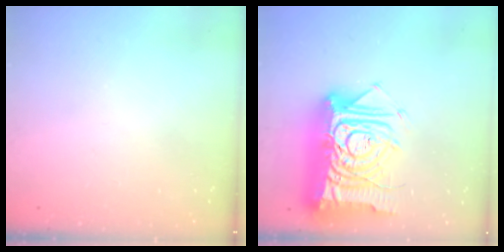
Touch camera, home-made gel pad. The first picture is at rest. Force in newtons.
{"total": 24.5, "press": 24.3, "slide": 2.7}